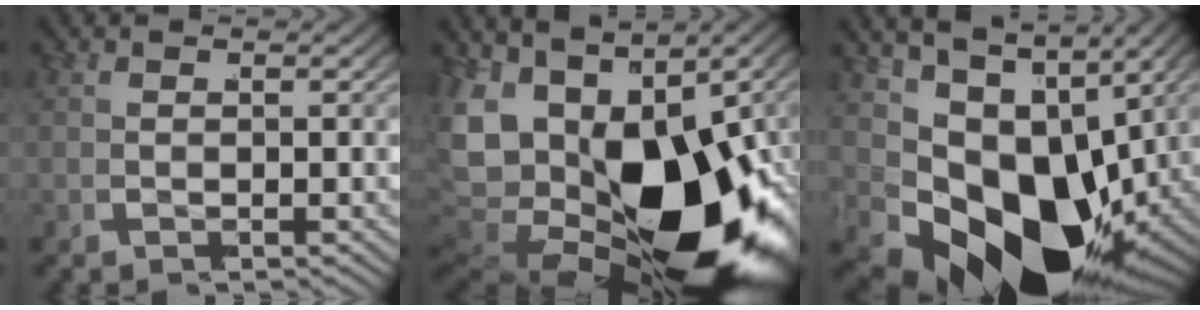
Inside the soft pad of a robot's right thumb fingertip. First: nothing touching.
{"total": 24.3, "force": [-4.3, 15.4, 18.3], "torque": [-0.365, -0.070, -0.032]}
{"total": 18.4, "force": [-3.9, 11.2, 14.1], "torque": [-0.263, -0.065, -0.032]}